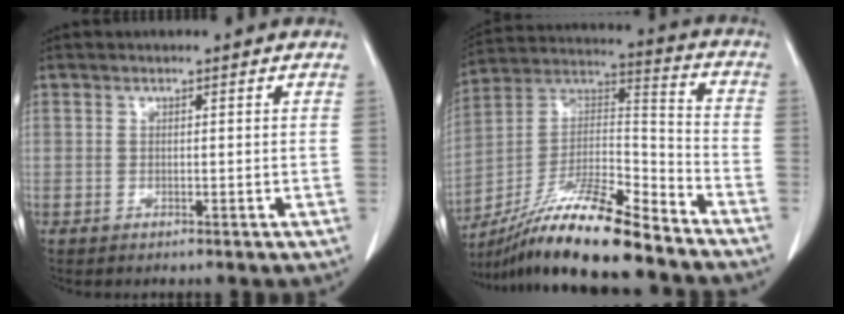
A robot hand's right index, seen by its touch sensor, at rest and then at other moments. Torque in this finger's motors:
{"motor_torque": [1.10, -1.04, 0.84, 0.21]}